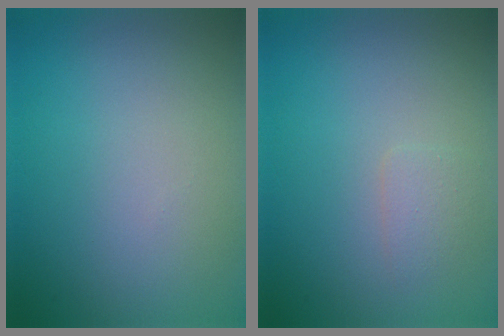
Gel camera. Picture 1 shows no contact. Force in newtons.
{"total": 1.0, "press": 1.0, "slide": 0.1}